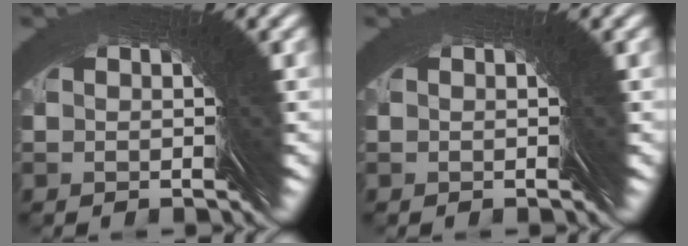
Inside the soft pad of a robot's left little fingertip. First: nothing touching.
{"total": 0.0}